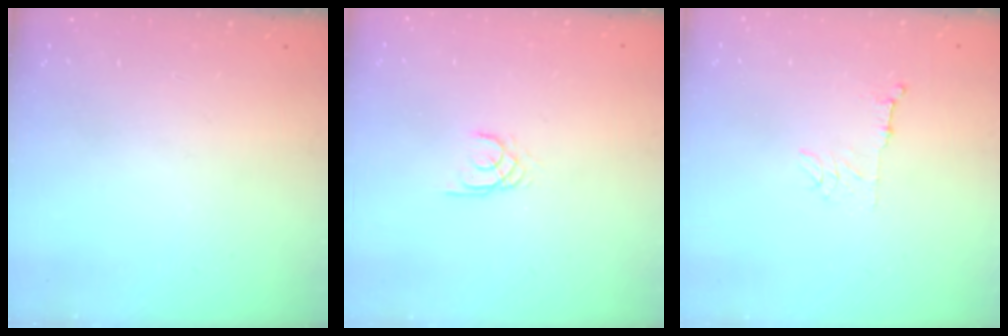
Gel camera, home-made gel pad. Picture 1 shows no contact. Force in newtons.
{"total": 1.6, "press": 1.6, "slide": 0.2}
{"total": 5.8, "press": 5.8, "slide": 0.5}